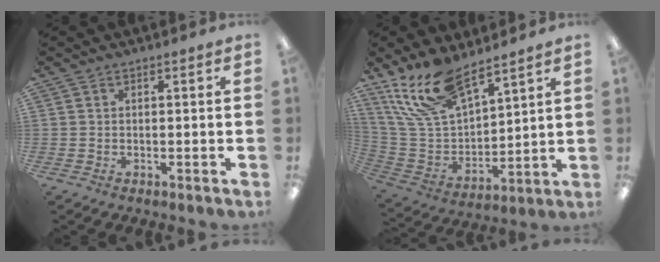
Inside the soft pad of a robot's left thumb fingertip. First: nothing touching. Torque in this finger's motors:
{"motor_torque": [0.29, 0.20, 1.20, -1.57, 0.12]}